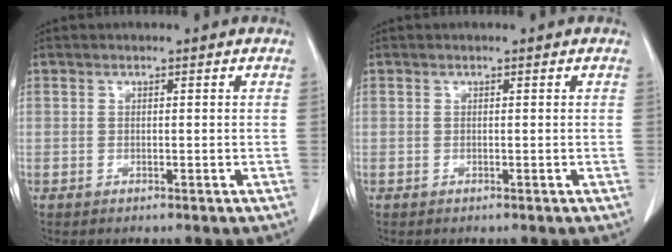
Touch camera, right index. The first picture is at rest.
{"total": 0.0}